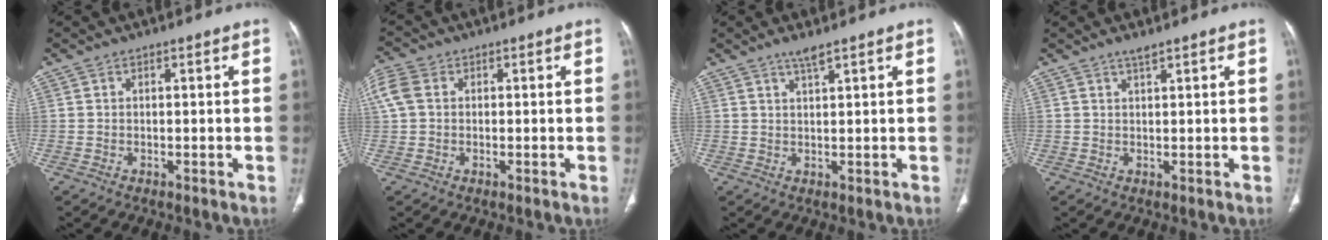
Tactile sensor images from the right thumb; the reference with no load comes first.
{"total": 5.7, "force": [1.0, 4.4, 3.5], "torque": [-0.096, 0.018, 0.019]}
{"total": 2.3, "force": [1.7, 0.0, 1.5], "torque": [-0.034, -0.008, 0.035]}
{"total": 1.5, "force": [1.3, 0.1, 0.9], "torque": [-0.011, -0.003, 0.025]}